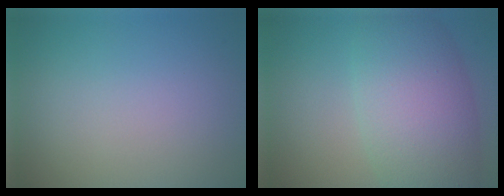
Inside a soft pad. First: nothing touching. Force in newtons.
{"total": 8.8, "press": 8.8, "slide": 0.5}